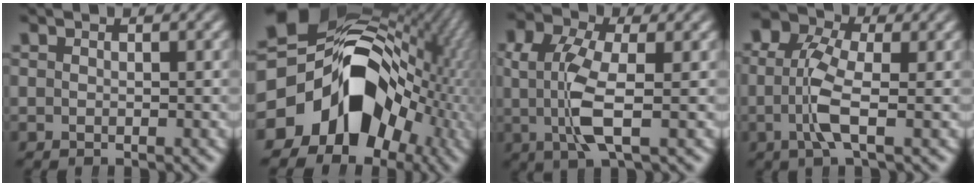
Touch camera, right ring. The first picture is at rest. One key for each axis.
{"total": 26.0, "fx": 1.1, "fy": 18.6, "fz": 18.2, "tx": -0.280, "ty": -0.011, "tz": 0.006}
{"total": 5.1, "fx": 0.0, "fy": 2.0, "fz": 4.7, "tx": -0.104, "ty": -0.022, "tz": 0.008}
{"total": 4.5, "fx": -0.3, "fy": 2.5, "fz": 3.8, "tx": -0.094, "ty": -0.022, "tz": -0.006}